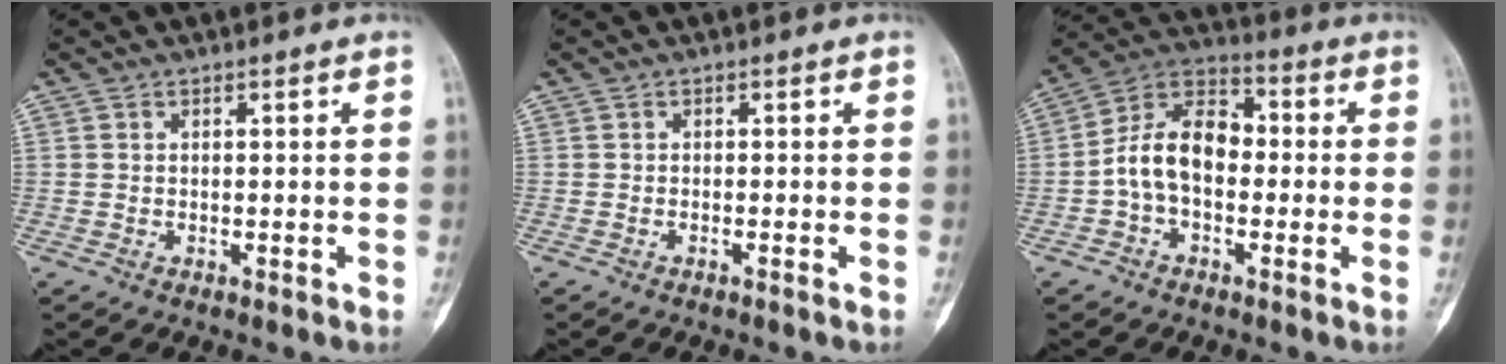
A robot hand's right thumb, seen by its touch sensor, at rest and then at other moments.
{"total": 0.5, "force": [-0.4, -0.1, 0.4], "torque": [-0.007, 0.004, -0.007]}
{"total": 11.7, "force": [-1.3, 7.4, 9.0], "torque": [-0.148, 0.038, -0.036]}